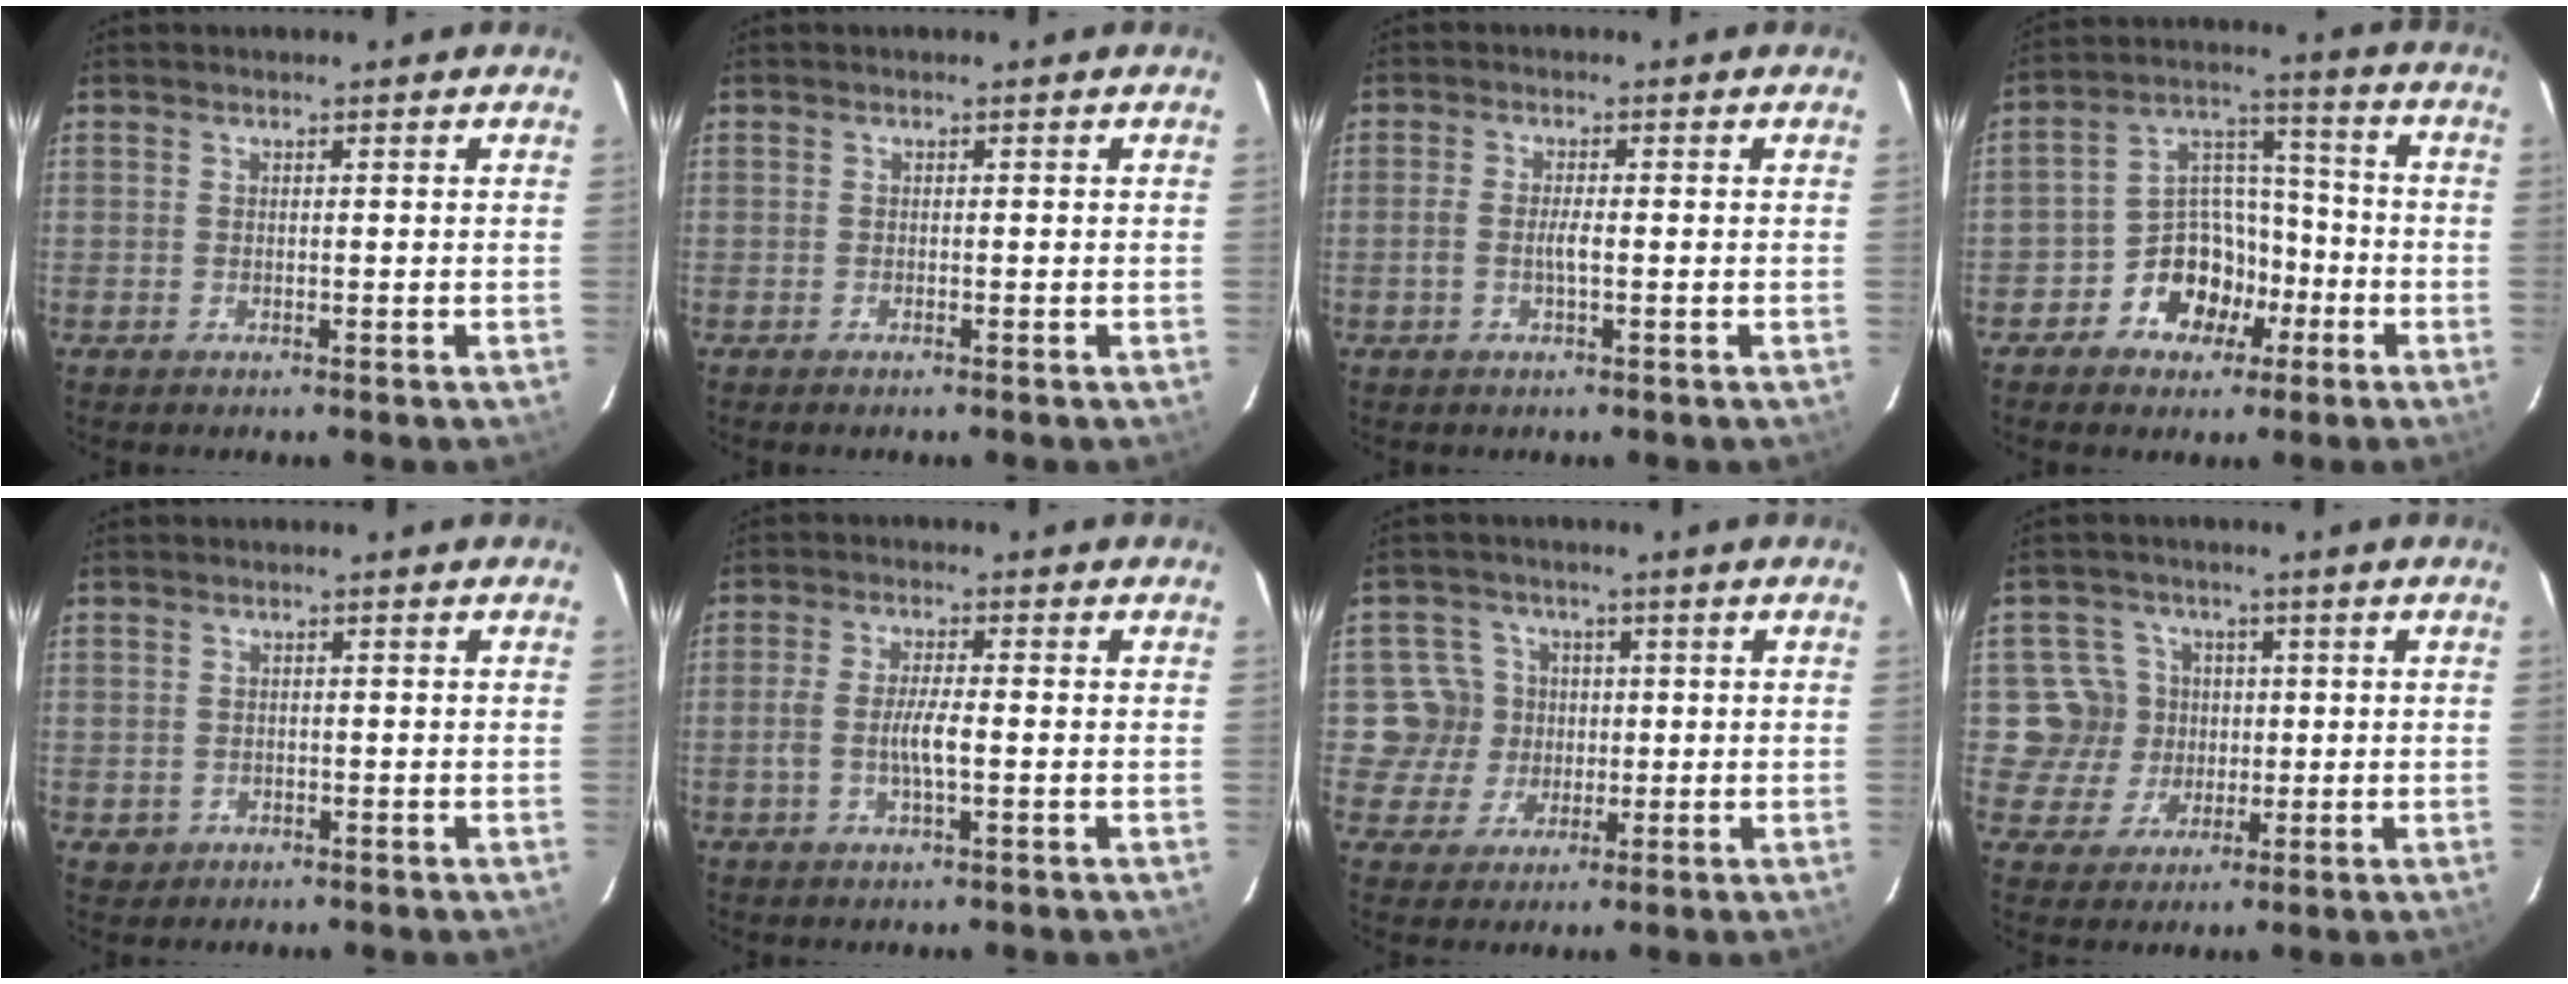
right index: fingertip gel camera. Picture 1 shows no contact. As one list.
[{"total": 1.2, "force": [-0.4, -0.6, -0.9], "torque": [0.020, 0.000, -0.010]}, {"total": 2.4, "force": [-0.7, 0.3, 2.3], "torque": [-0.049, 0.001, -0.014]}, {"total": 9.7, "force": [-5.4, 7.5, 3.2], "torque": [-0.061, 0.044, -0.083]}, {"total": 1.9, "force": [-0.8, 1.6, -0.6], "torque": [0.006, 0.000, -0.006]}, {"total": 5.0, "force": [-1.2, 0.8, 4.8], "torque": [-0.096, 0.001, -0.023]}, {"total": 6.8, "force": [0.1, 6.8, 0.1], "torque": [-0.008, 0.016, -0.002]}, {"total": 7.4, "force": [0.3, 7.4, 0.2], "torque": [-0.015, 0.016, 0.002]}]